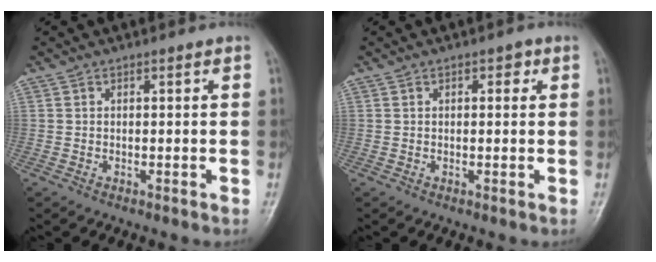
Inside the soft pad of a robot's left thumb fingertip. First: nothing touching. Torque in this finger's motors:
{"motor_torque": [-0.02, -0.04, 0.06, 0.02, -0.07]}